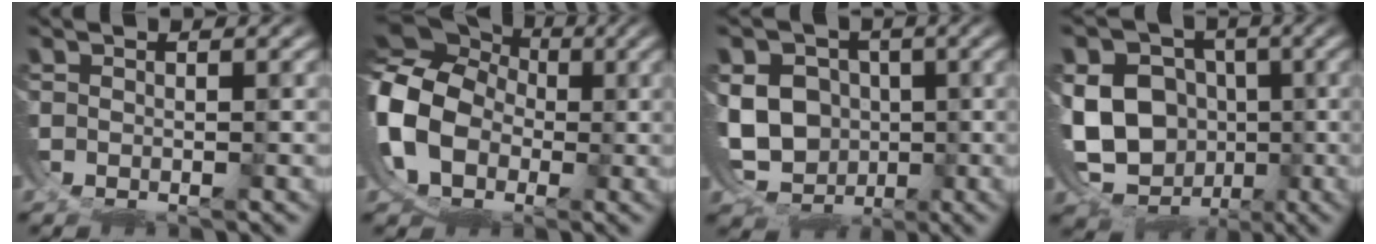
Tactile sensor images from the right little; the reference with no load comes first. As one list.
[{"total": 14.4, "force": [0.9, 12.9, 6.3], "torque": [-0.179, -0.019, 0.002]}, {"total": 11.2, "force": [-1.8, 10.4, 3.9], "torque": [-0.104, -0.048, -0.030]}, {"total": 15.0, "force": [-2.4, 13.5, 6.2], "torque": [-0.148, -0.064, -0.034]}]